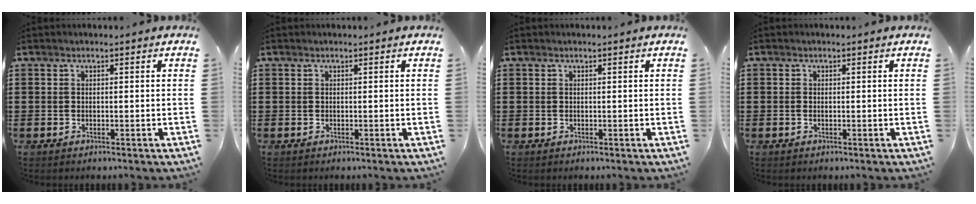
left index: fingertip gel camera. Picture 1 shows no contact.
{"total": 0.0}
{"total": 0.0}
{"total": 0.5, "force": [-0.1, 0.3, 0.4], "torque": [-0.011, -0.002, -0.002]}